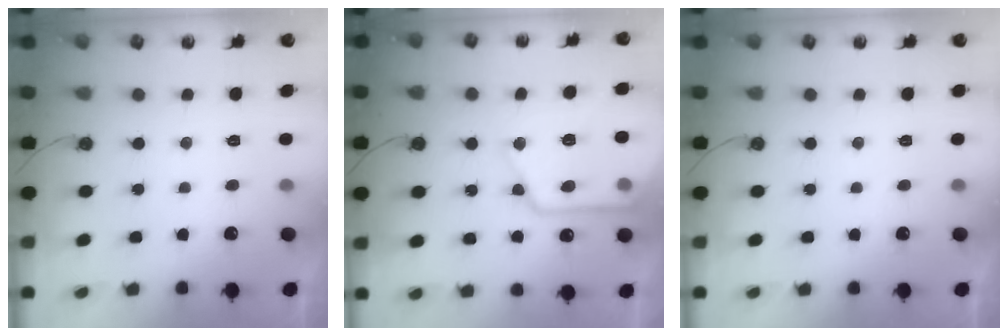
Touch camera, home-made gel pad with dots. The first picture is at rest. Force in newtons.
{"total": 16.6, "press": 16.6, "slide": 0.8}
{"total": 0.0}